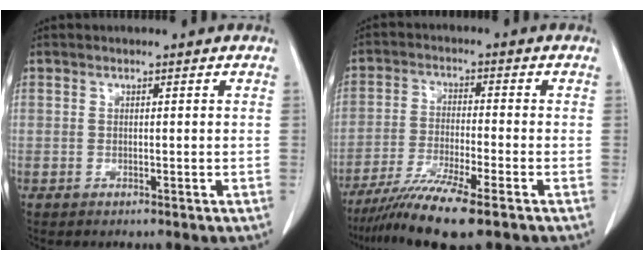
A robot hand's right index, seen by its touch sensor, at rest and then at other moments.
{"total": 10.4, "force": [-7.5, 0.0, 7.2], "torque": [-0.130, -0.028, -0.129]}